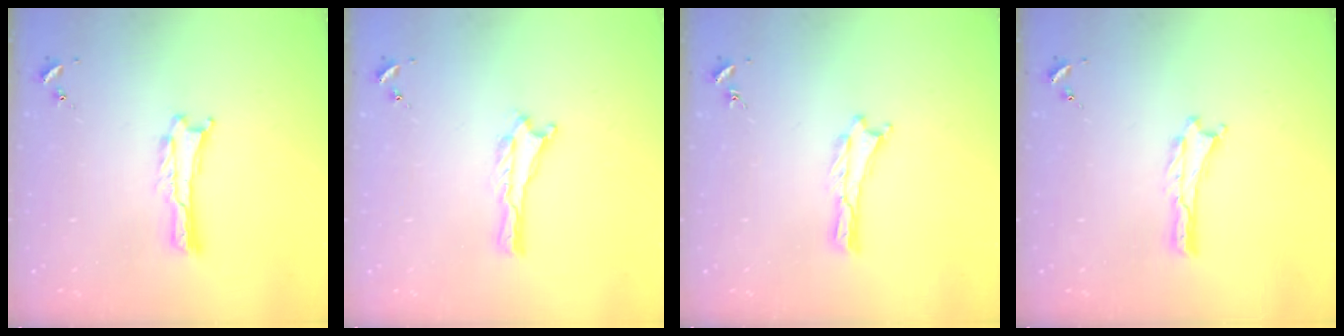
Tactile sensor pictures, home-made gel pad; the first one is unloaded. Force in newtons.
{"total": 0.0}
{"total": 0.0}
{"total": 0.0}